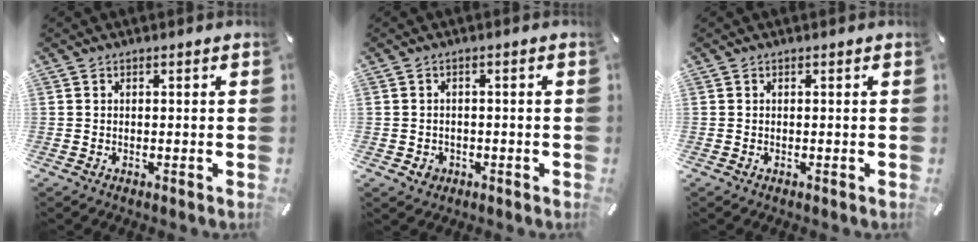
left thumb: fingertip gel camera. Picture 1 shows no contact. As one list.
[{"total": 2.8, "force": [-1.0, 2.4, 1.0], "torque": [-0.011, 0.001, -0.022]}, {"total": 0.0}]